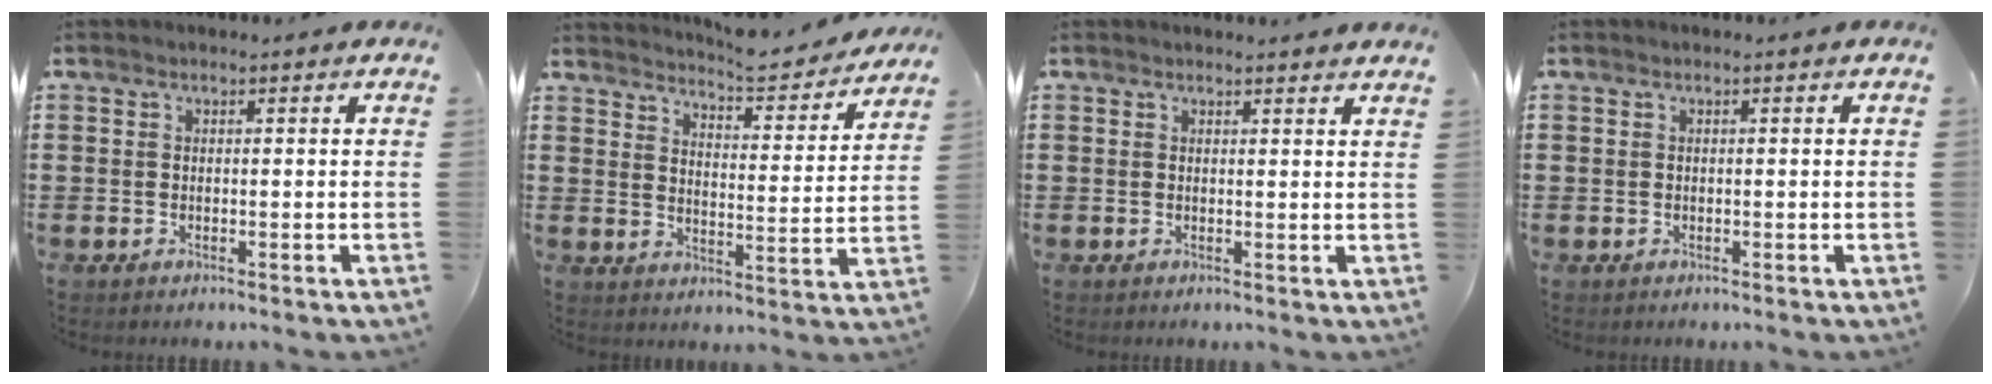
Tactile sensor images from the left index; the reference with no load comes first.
{"total": 5.4, "force": [5.4, -0.1, 0.9], "torque": [-0.031, -0.042, 0.089]}
{"total": 1.4, "force": [1.3, -0.1, 0.2], "torque": [0.001, -0.005, 0.025]}
{"total": 0.0}